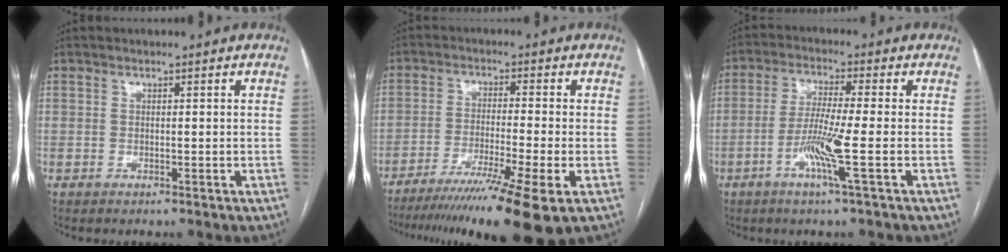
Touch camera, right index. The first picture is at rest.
{"total": 14.1, "force": [-9.3, -1.1, 10.5], "torque": [-0.157, -0.036, -0.149]}
{"total": 7.3, "force": [-2.5, -1.0, 6.9], "torque": [-0.137, -0.012, -0.053]}